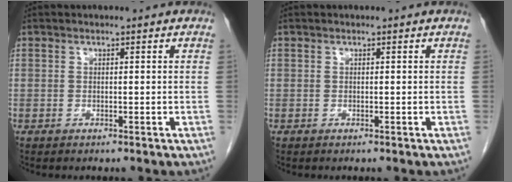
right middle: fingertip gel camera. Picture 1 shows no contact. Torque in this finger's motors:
{"motor_torque": [0.01, -0.42, 0.09, 0.00]}